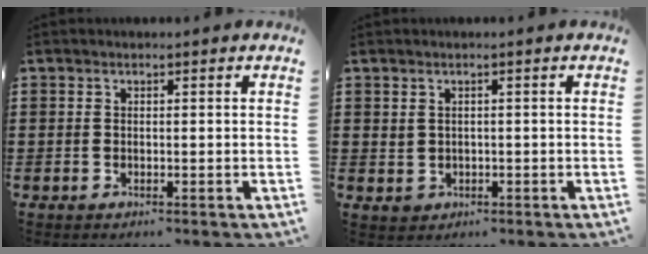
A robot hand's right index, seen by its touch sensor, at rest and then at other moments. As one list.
[{"total": 1.3, "force": [0.3, 1.2, 0.4], "torque": [-0.014, 0.002, 0.006]}]